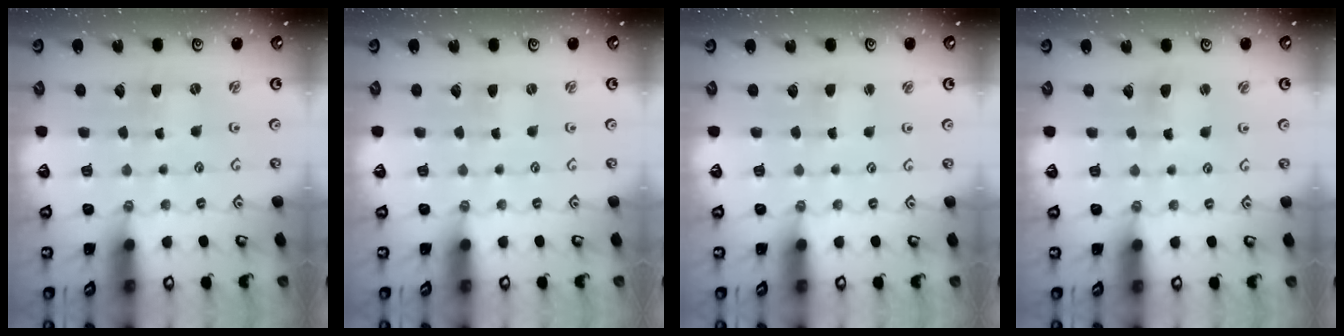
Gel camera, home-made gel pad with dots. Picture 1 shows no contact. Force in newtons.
{"total": 0.0}
{"total": 1.2, "press": 1.2, "slide": 0.2}
{"total": 3.6, "press": 3.6, "slide": 0.3}